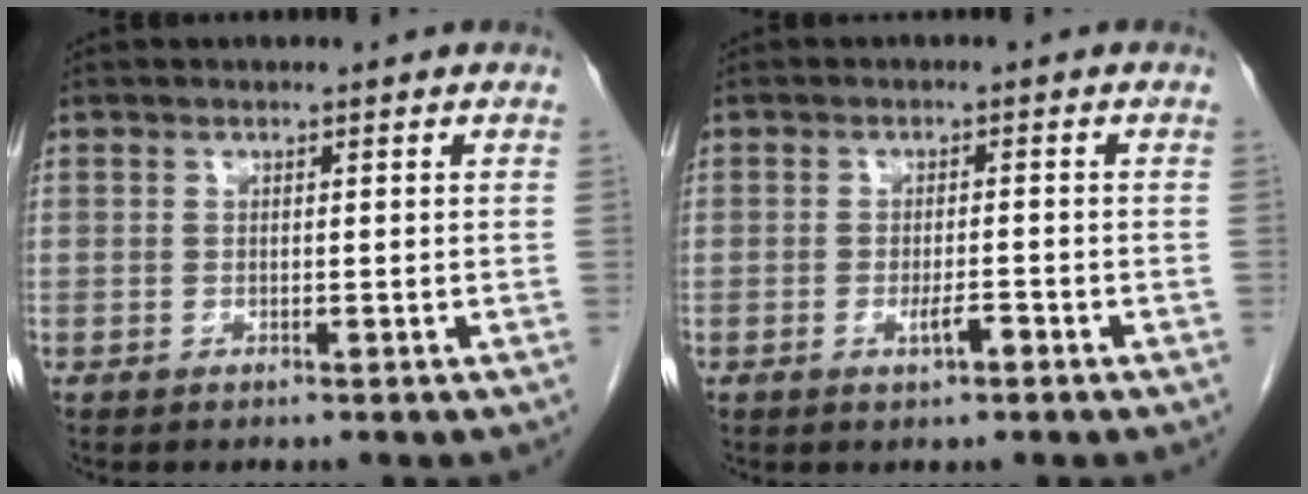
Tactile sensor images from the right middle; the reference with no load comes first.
{"total": 2.3, "force": [-1.2, 0.4, 1.9], "torque": [-0.032, 0.000, -0.019]}